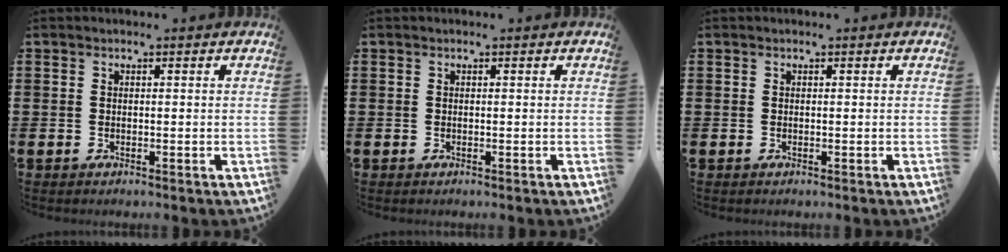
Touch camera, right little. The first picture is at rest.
{"total": 0.0}
{"total": 0.0}